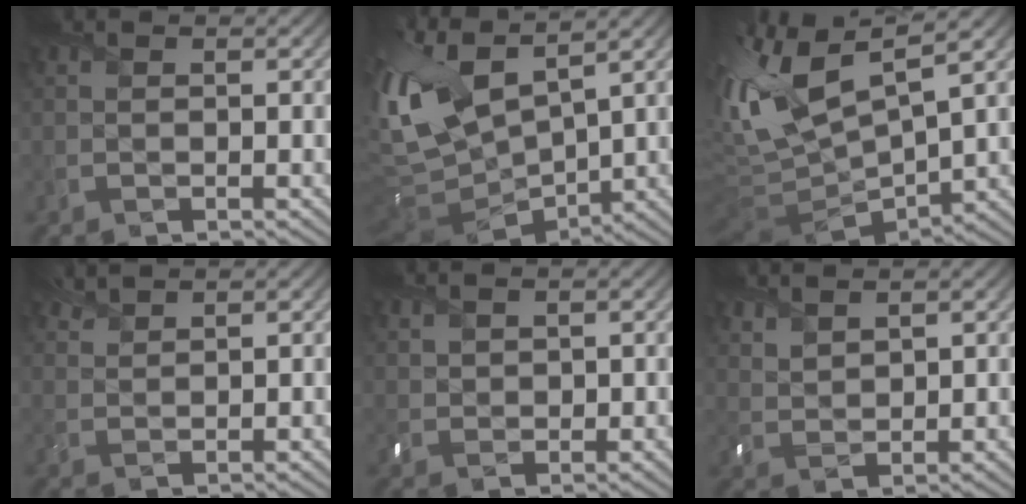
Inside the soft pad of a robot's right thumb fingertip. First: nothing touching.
{"total": 13.5, "force": [4.1, 6.5, 11.0], "torque": [-0.275, 0.005, 0.089]}
{"total": 13.2, "force": [3.3, 5.1, 11.7], "torque": [-0.281, 0.008, 0.067]}
{"total": 2.2, "force": [2.1, 0.3, 0.6], "torque": [-0.020, 0.004, 0.047]}
{"total": 1.9, "force": [1.2, 1.3, 0.6], "torque": [-0.019, 0.000, 0.028]}
{"total": 3.7, "force": [3.0, 1.4, 1.6], "torque": [-0.043, -0.001, 0.069]}